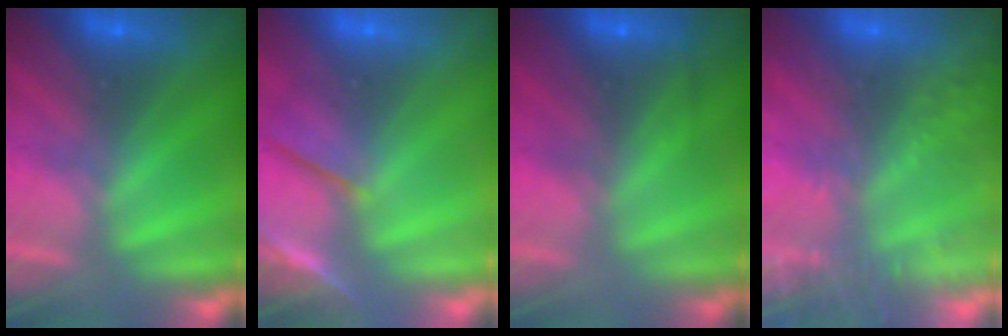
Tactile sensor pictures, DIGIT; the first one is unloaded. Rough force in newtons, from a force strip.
{"total": 3.8}
{"total": 2.3}
{"total": 5.8}